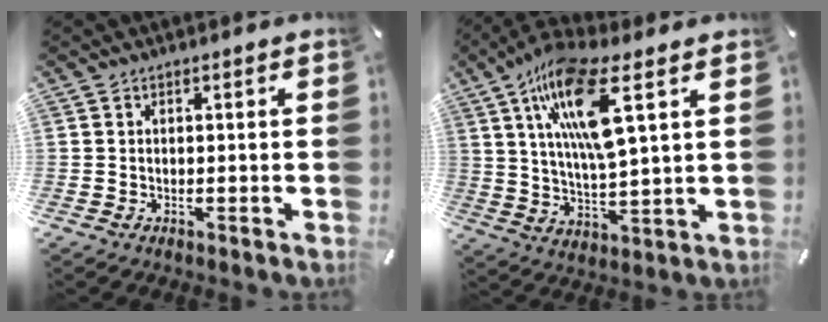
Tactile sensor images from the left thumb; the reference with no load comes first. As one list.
[{"total": 16.1, "force": [7.6, 4.2, 13.6], "torque": [-0.275, -0.019, 0.121]}]